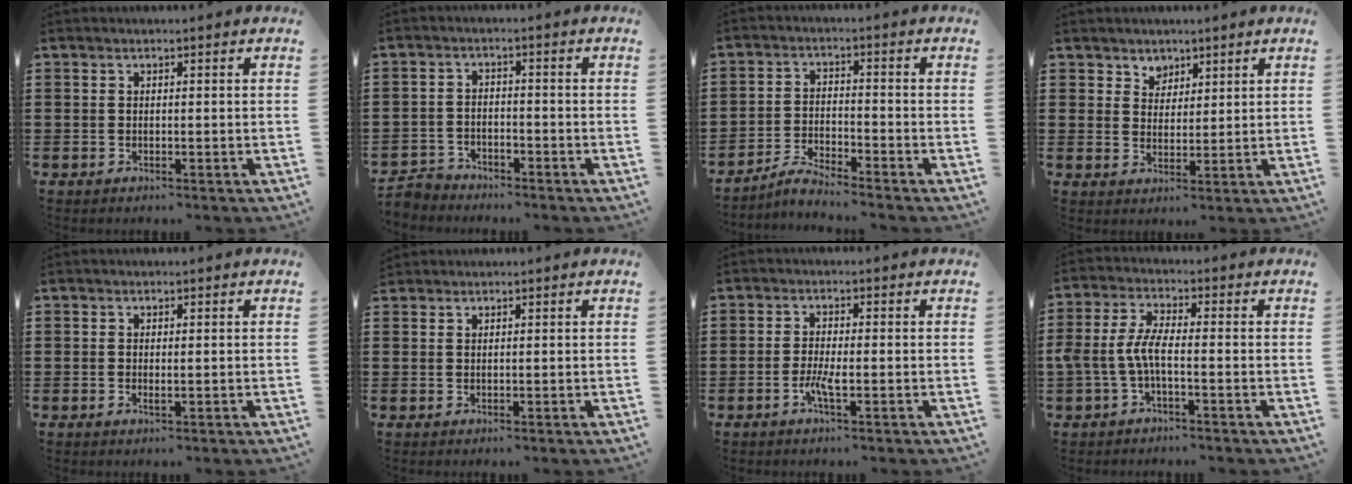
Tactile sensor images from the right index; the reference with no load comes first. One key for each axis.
{"total": 2.8, "fx": -2.7, "fy": 0.8, "fz": -0.1, "tx": -0.005, "ty": 0.005, "tz": -0.059}
{"total": 3.8, "fx": -3.7, "fy": 0.0, "fz": 0.8, "tx": -0.023, "ty": 0.005, "tz": -0.077}
{"total": 3.5, "fx": 2.5, "fy": 2.4, "fz": -0.2, "tx": -0.012, "ty": 0.011, "tz": 0.048}
{"total": 0.5, "fx": 0.1, "fy": 0.1, "fz": 0.5, "tx": -0.011, "ty": -0.001, "tz": 0.002}
{"total": 0.8, "fx": 0.7, "fy": 0.2, "fz": -0.3, "tx": 0.003, "ty": 0.000, "tz": 0.015}
{"total": 3.2, "fx": -1.3, "fy": 0.5, "fz": 2.9, "tx": -0.063, "ty": -0.005, "tz": -0.027}
{"total": 4.8, "fx": -1.5, "fy": 1.3, "fz": 4.4, "tx": -0.115, "ty": -0.012, "tz": -0.038}